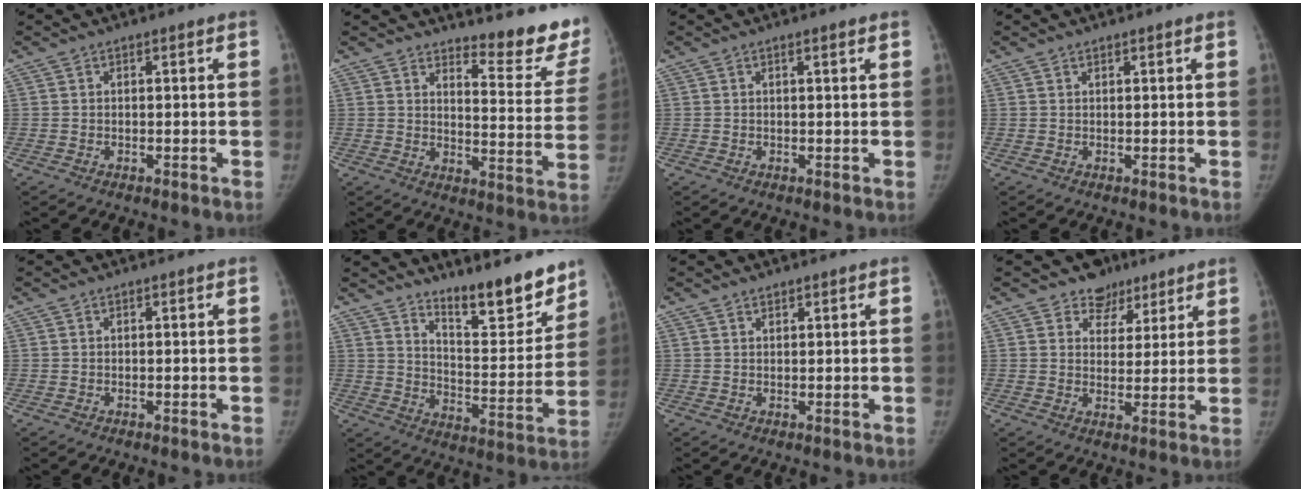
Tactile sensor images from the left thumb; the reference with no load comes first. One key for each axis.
{"total": 14.4, "fx": 13.3, "fy": 2.9, "fz": 4.7, "tx": -0.023, "ty": -0.152, "tz": 0.151}
{"total": 1.2, "fx": 0.8, "fy": 0.0, "fz": 0.9, "tx": -0.012, "ty": 0.000, "tz": 0.012}
{"total": 0.7, "fx": 0.6, "fy": 0.3, "fz": 0.1, "tx": -0.001, "ty": -0.005, "tz": 0.010}
{"total": 0.0}
{"total": 16.0, "fx": 12.7, "fy": 4.4, "fz": 8.7, "tx": -0.077, "ty": -0.103, "tz": 0.200}
{"total": 1.2, "fx": 1.1, "fy": 0.5, "fz": 0.2, "tx": 0.004, "ty": -0.008, "tz": 0.016}
{"total": 6.6, "fx": 4.7, "fy": 4.6, "fz": 0.3, "tx": 0.031, "ty": -0.029, "tz": 0.070}